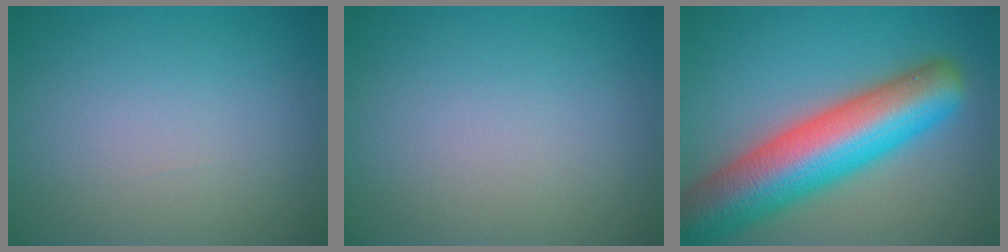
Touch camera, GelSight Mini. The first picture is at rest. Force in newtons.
{"total": 0.0}
{"total": 12.3, "press": 12.3, "slide": 0.5}